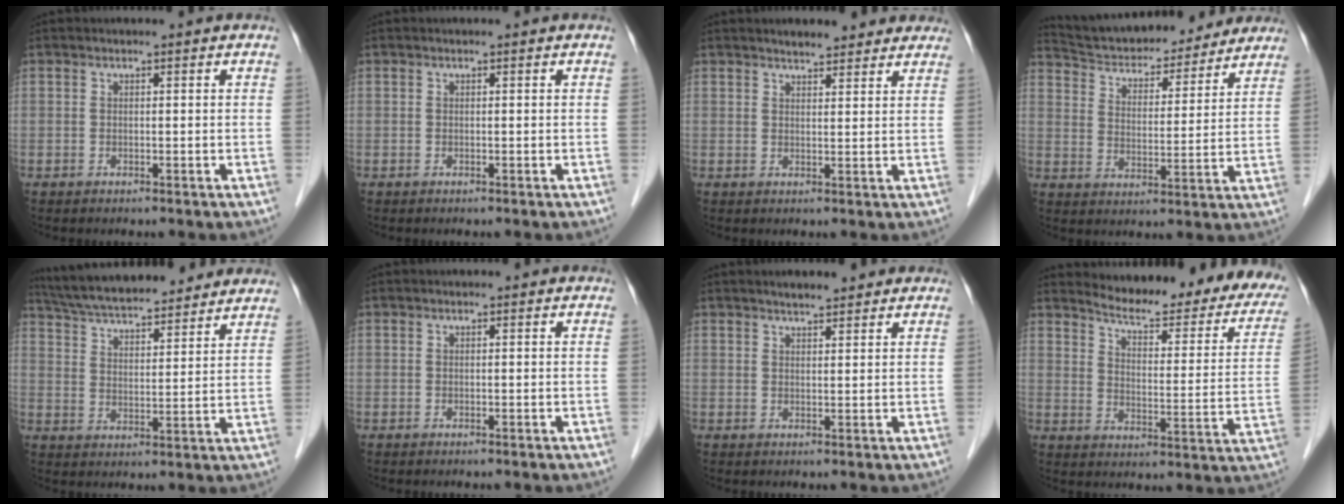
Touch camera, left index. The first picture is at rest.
{"total": 0.0}
{"total": 6.3, "force": [5.6, 1.5, 2.4], "torque": [-0.029, 0.016, 0.071]}
{"total": 18.8, "force": [17.3, 4.6, 5.6], "torque": [-0.089, 0.012, 0.256]}
{"total": 19.9, "force": [17.7, 3.2, 8.5], "torque": [-0.143, 0.037, 0.267]}
{"total": 0.0}
{"total": 3.6, "force": [3.1, 0.6, 1.7], "torque": [-0.026, 0.017, 0.049]}
{"total": 22.2, "force": [19.9, 4.3, 8.9], "torque": [-0.106, -0.070, 0.235]}